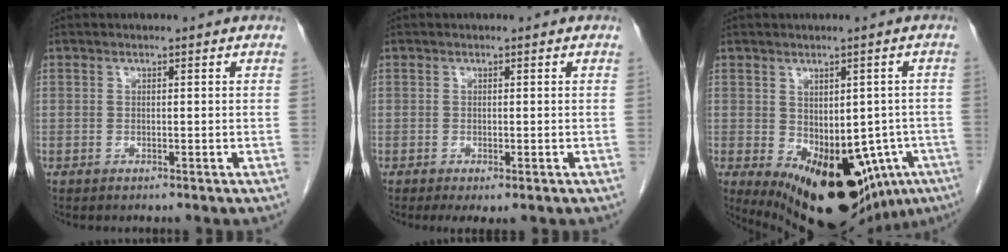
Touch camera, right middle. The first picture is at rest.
{"total": 2.2, "force": [-1.3, 0.6, 1.7], "torque": [-0.026, -0.009, -0.015]}
{"total": 21.0, "force": [-10.0, 10.8, 14.9], "torque": [-0.203, -0.032, -0.111]}